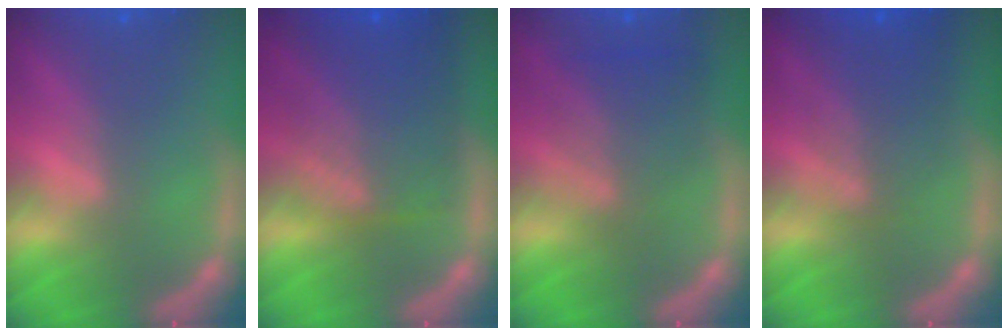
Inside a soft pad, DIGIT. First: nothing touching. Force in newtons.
{"total": 8.5}
{"total": 5.0}
{"total": 5.1}